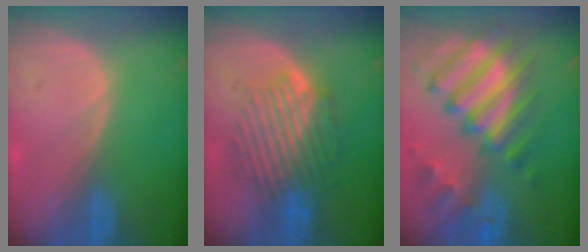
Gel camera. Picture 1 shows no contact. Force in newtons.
{"total": 8.9, "press": 8.3, "slide": 3.2}
{"total": 11.8, "press": 10.2, "slide": 5.9}